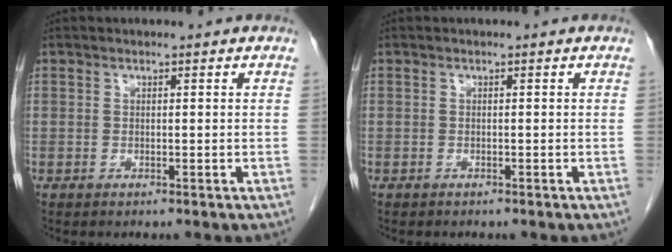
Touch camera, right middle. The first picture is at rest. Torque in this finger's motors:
{"motor_torque": [-0.19, -0.12, -0.02, -0.01]}